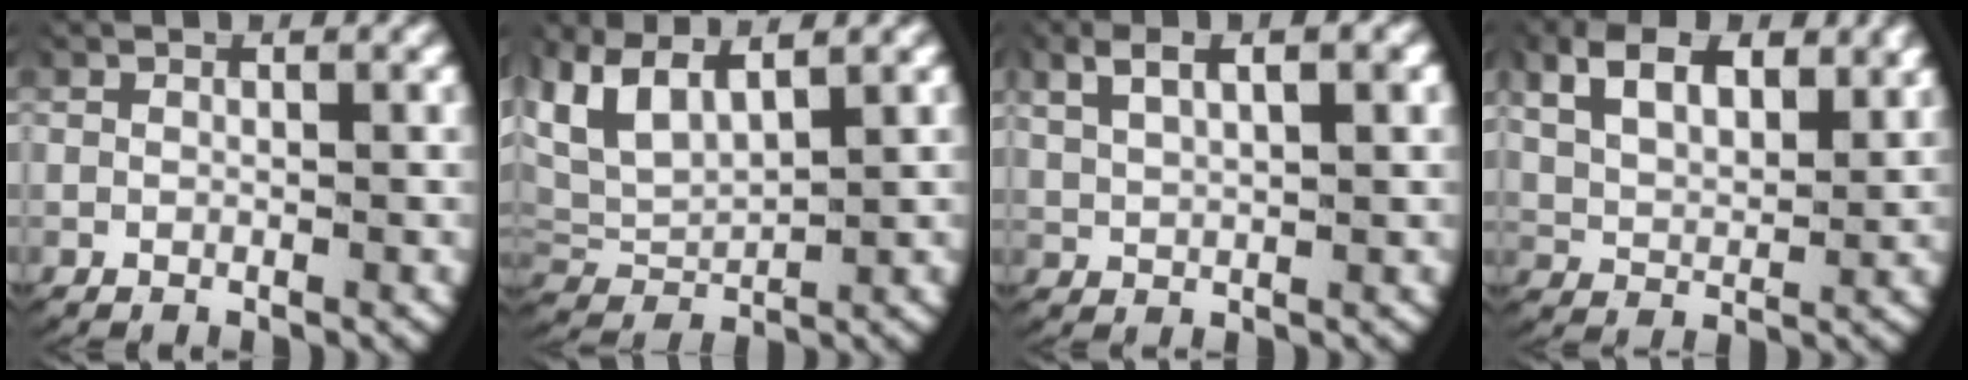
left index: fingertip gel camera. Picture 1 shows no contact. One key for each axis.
{"total": 6.7, "fx": 1.8, "fy": 5.0, "fz": 4.1, "tx": -0.126, "ty": -0.012, "tz": 0.037}
{"total": 4.0, "fx": 2.5, "fy": 1.5, "fz": 2.8, "tx": -0.046, "ty": 0.015, "tz": 0.046}
{"total": 7.1, "fx": 3.5, "fy": 4.7, "fz": 4.0, "tx": -0.083, "ty": 0.000, "tz": 0.053}